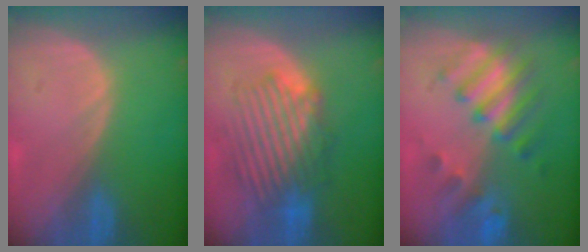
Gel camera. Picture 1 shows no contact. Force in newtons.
{"total": 8.4, "press": 8.1, "slide": 2.2}
{"total": 7.6, "press": 7.5, "slide": 1.4}